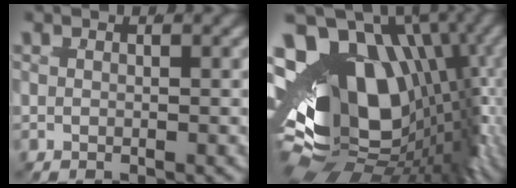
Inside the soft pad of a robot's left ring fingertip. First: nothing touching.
{"total": 24.9, "force": [-2.4, 16.6, 18.4], "torque": [-0.301, -0.039, -0.031]}